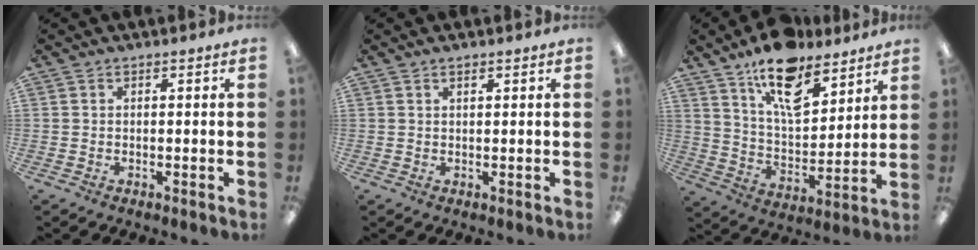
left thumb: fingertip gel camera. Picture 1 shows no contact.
{"total": 1.0, "force": [0.9, 0.3, 0.5], "torque": [-0.012, 0.000, 0.017]}
{"total": 15.8, "force": [11.2, 6.9, 8.8], "torque": [-0.137, -0.061, 0.194]}